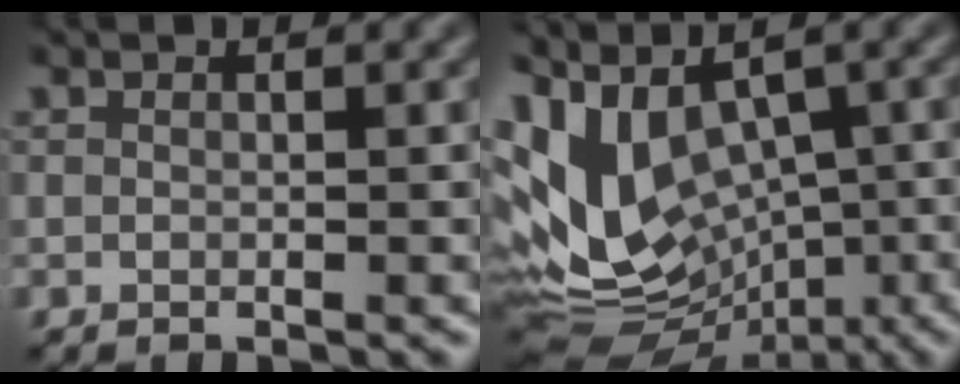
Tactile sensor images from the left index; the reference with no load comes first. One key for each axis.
{"total": 11.4, "fx": -0.3, "fy": 7.1, "fz": 8.9, "tx": -0.180, "ty": -0.001, "tz": 0.010}